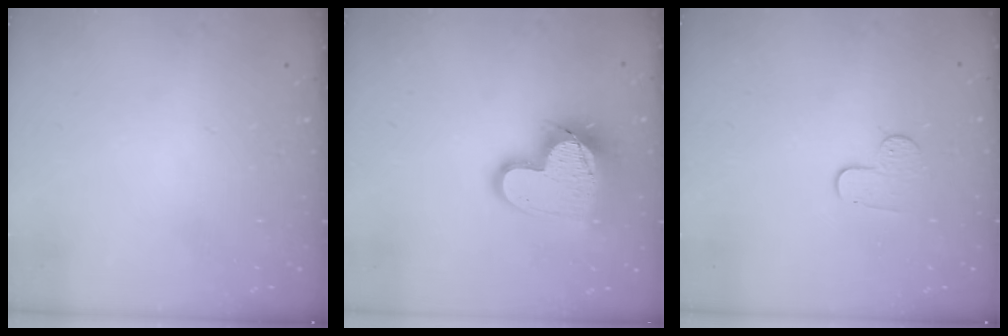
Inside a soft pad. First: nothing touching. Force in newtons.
{"total": 15.9, "press": 15.9, "slide": 1.3}
{"total": 6.2, "press": 6.2, "slide": 0.6}